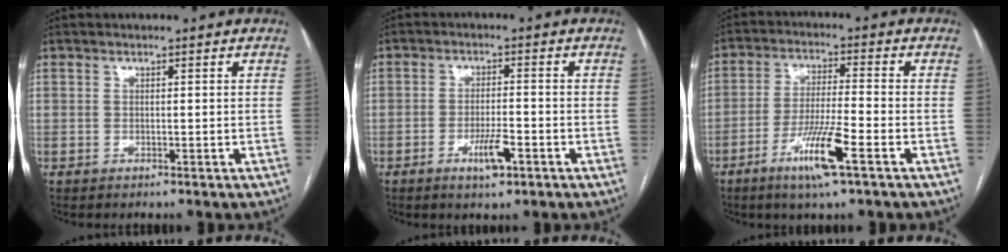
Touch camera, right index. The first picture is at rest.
{"total": 4.4, "force": [-2.0, 1.0, 3.7], "torque": [-0.070, -0.001, -0.033]}
{"total": 9.3, "force": [-4.6, 0.0, 8.1], "torque": [-0.156, -0.014, -0.086]}